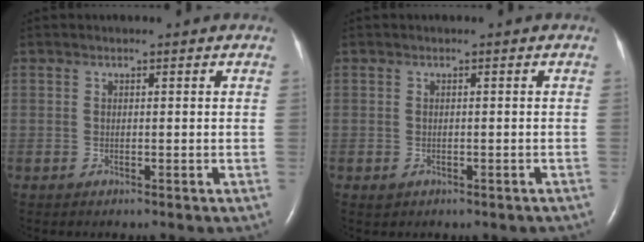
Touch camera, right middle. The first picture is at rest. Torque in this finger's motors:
{"motor_torque": [-0.07, 0.02, -0.02, 0.01]}